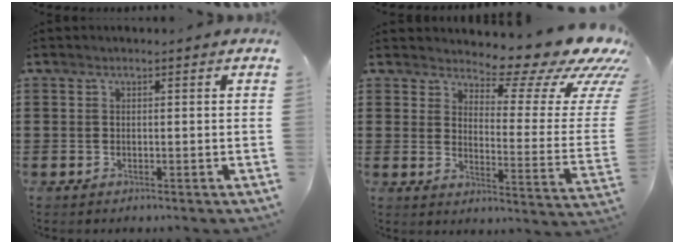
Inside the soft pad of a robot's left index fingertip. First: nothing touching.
{"total": 10.4, "force": [8.2, 2.8, 5.8], "torque": [-0.087, -0.067, 0.136]}